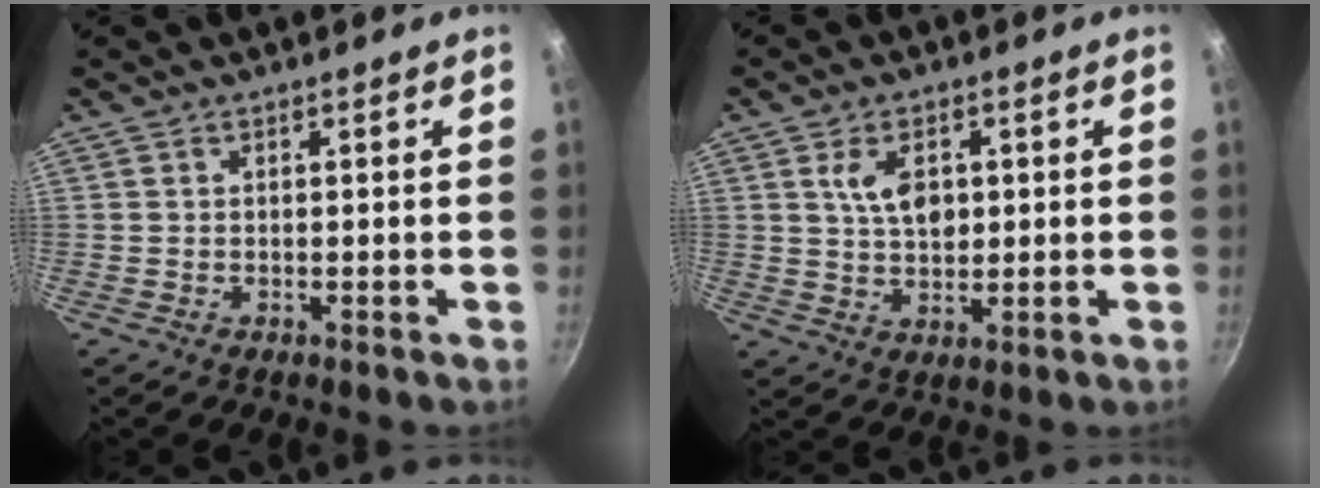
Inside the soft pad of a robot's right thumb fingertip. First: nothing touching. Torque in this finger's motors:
{"motor_torque": [-0.14, 0.45, 0.17, 0.33, 0.28]}